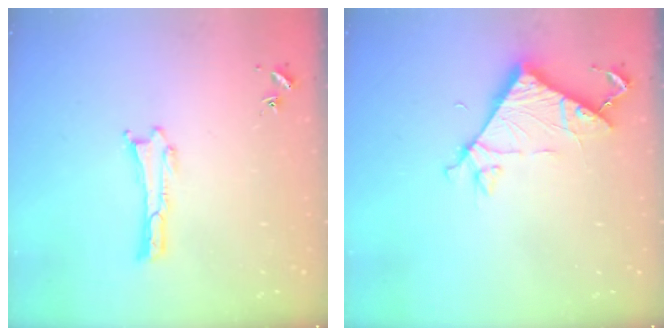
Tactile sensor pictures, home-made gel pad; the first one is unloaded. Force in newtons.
{"total": 7.2, "press": 7.2, "slide": 0.4}